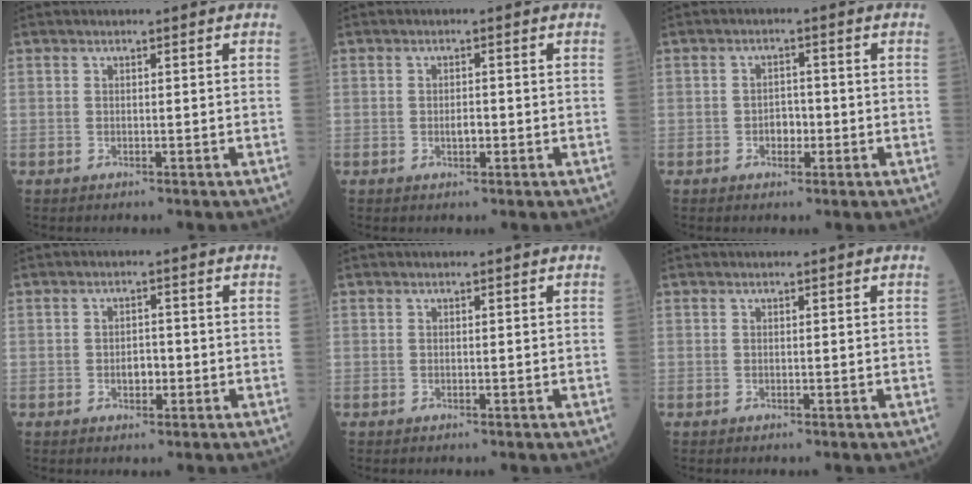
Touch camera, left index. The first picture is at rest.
{"total": 1.6, "force": [-0.3, 0.7, 1.4], "torque": [-0.025, 0.001, -0.004]}
{"total": 2.5, "force": [-0.8, 1.6, 1.8], "torque": [-0.022, 0.007, -0.012]}
{"total": 2.3, "force": [-0.6, 1.4, 1.8], "torque": [-0.026, 0.004, -0.008]}
{"total": 0.0}
{"total": 0.0}